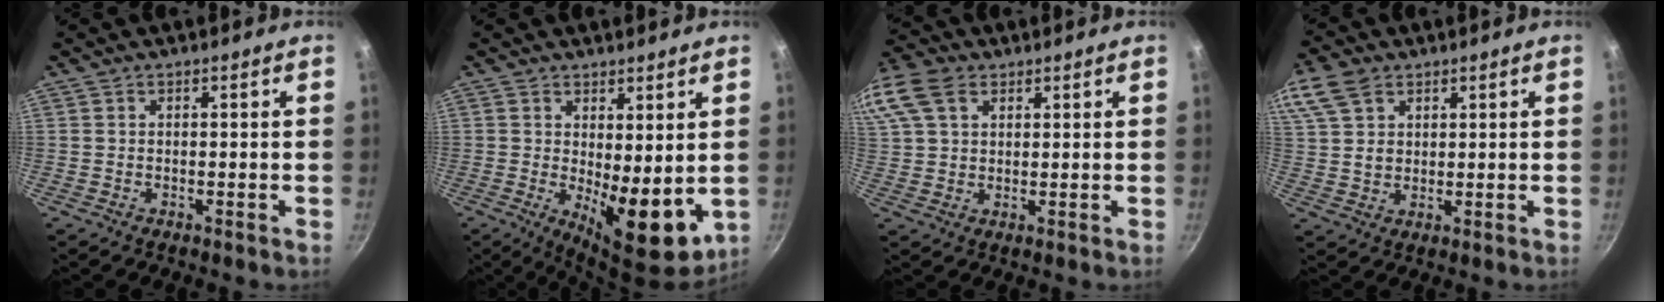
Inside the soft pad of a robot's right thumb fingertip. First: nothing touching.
{"total": 10.7, "force": [0.1, 4.4, 9.8], "torque": [-0.118, -0.023, 0.013]}
{"total": 17.3, "force": [7.7, 12.0, 9.8], "torque": [-0.240, 0.044, 0.146]}
{"total": 11.0, "force": [5.6, 7.4, 5.8], "torque": [-0.117, 0.006, 0.112]}